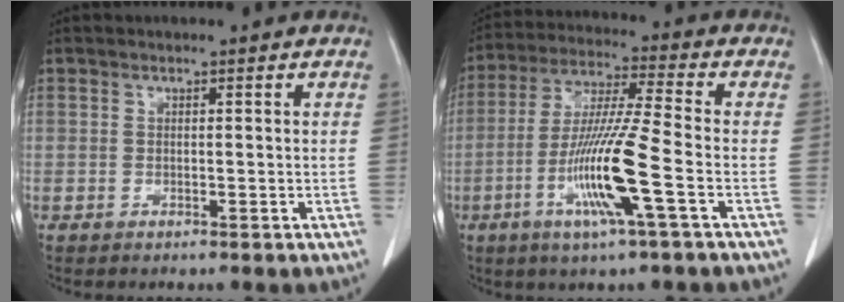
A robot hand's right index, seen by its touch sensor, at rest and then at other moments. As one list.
[{"total": 13.2, "force": [-4.4, -0.5, 12.5], "torque": [-0.250, -0.014, -0.089]}]